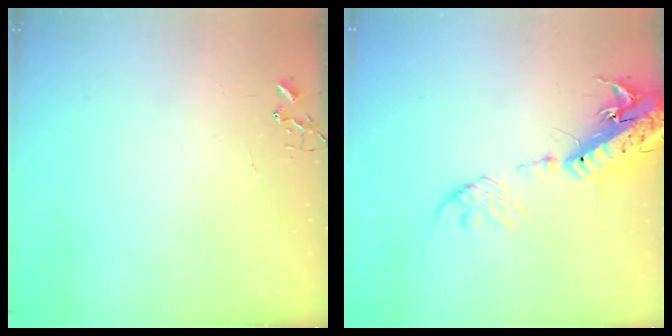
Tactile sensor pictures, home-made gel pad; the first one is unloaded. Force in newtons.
{"total": 19.6, "press": 19.1, "slide": 4.3}